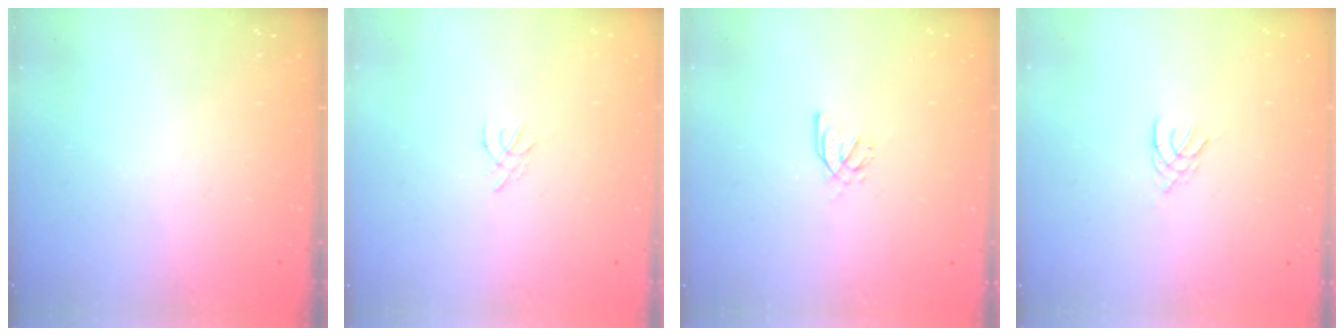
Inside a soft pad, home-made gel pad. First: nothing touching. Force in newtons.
{"total": 0.8, "press": 0.7, "slide": 0.3}
{"total": 1.7, "press": 1.6, "slide": 0.5}
{"total": 2.1, "press": 2.0, "slide": 0.4}